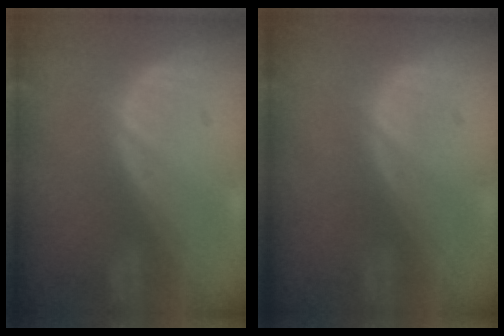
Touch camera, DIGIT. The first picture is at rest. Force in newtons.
{"total": 0.0}